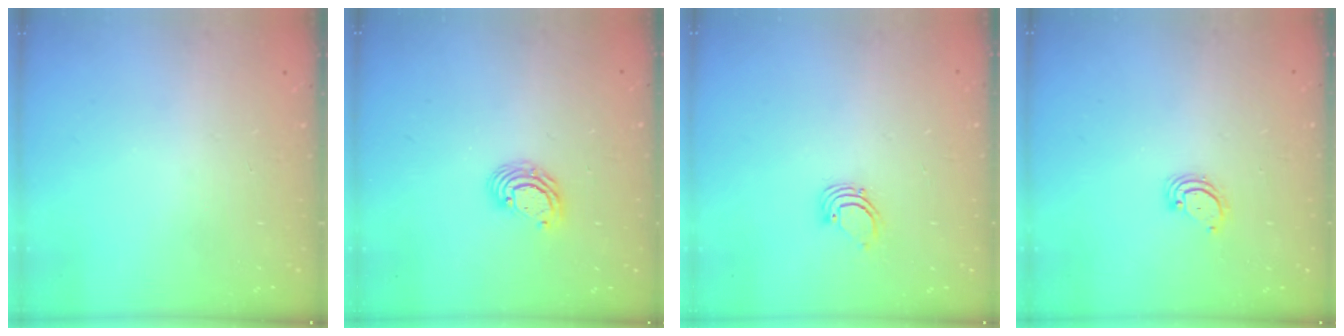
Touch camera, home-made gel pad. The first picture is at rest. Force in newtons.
{"total": 5.4, "press": 5.4, "slide": 0.2}
{"total": 2.2, "press": 2.2, "slide": 0.2}
{"total": 2.8, "press": 2.8, "slide": 0.2}